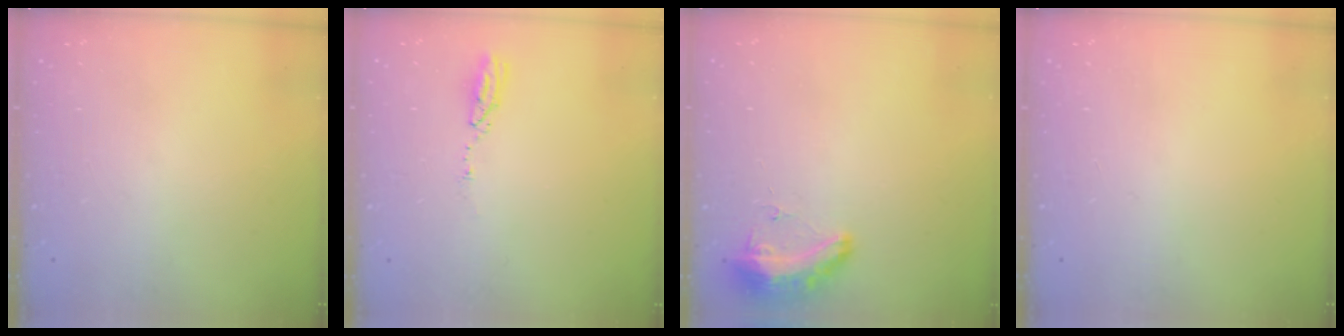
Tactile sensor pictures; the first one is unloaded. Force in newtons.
{"total": 3.7, "press": 3.7, "slide": 0.2}
{"total": 8.6, "press": 8.5, "slide": 1.2}
{"total": 0.0}